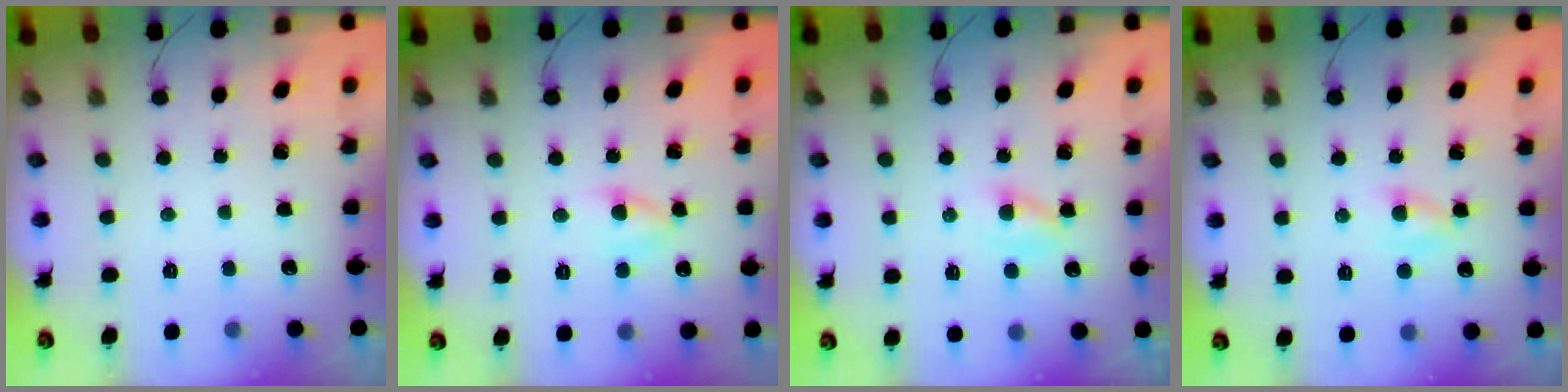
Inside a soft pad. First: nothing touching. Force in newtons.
{"total": 4.8, "press": 4.7, "slide": 1.2}
{"total": 2.0, "press": 1.8, "slide": 0.9}
{"total": 2.0, "press": 1.8, "slide": 0.8}